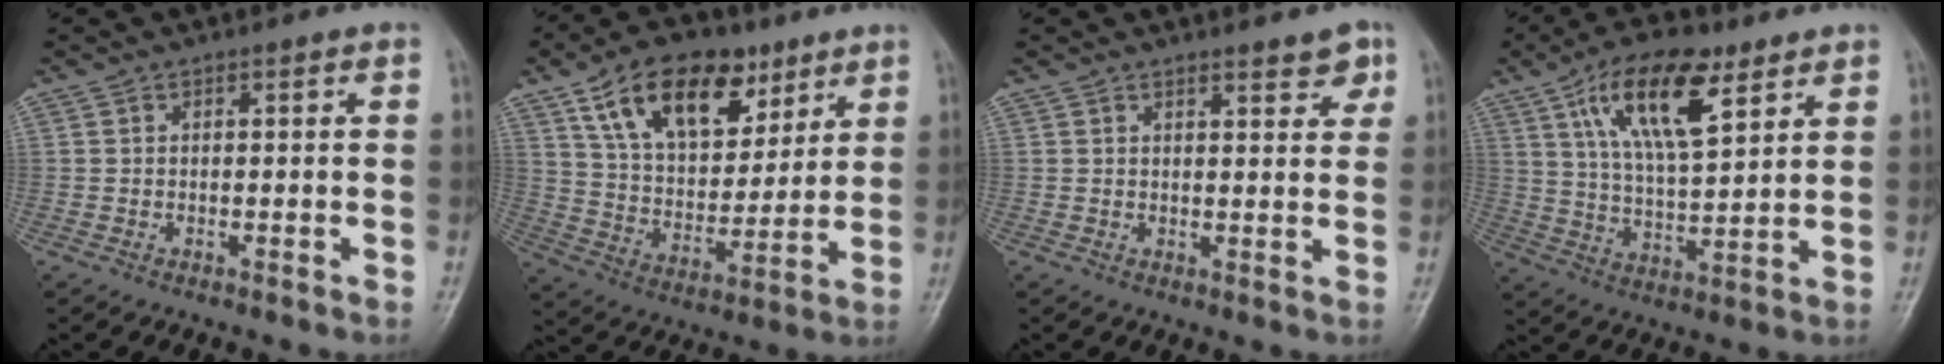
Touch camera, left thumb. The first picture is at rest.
{"total": 18.8, "force": [10.2, 10.8, 11.5], "torque": [-0.145, -0.033, 0.181]}
{"total": 4.2, "force": [2.9, 1.4, 2.7], "torque": [-0.017, -0.016, 0.036]}
{"total": 15.1, "force": [7.6, 6.0, 11.6], "torque": [-0.179, -0.025, 0.137]}